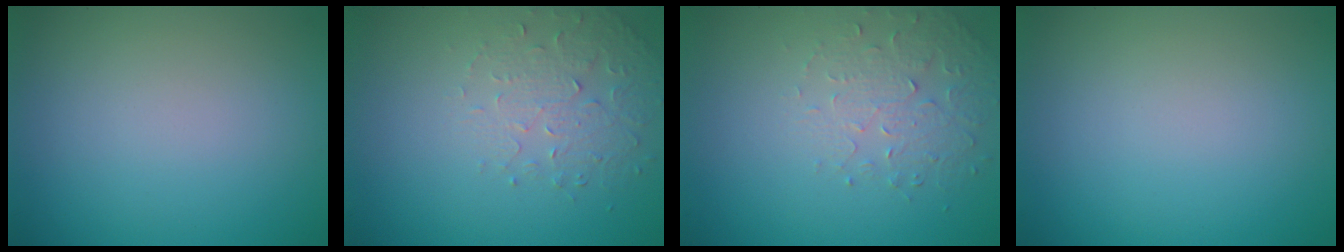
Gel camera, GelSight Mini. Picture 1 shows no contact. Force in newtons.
{"total": 1.9, "press": 1.5, "slide": 1.1}
{"total": 1.9, "press": 1.5, "slide": 1.1}
{"total": 0.0}